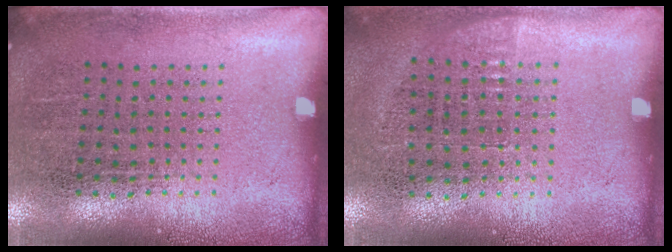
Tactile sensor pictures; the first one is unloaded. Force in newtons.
{"total": 0.7, "press": 0.6, "slide": 0.3}